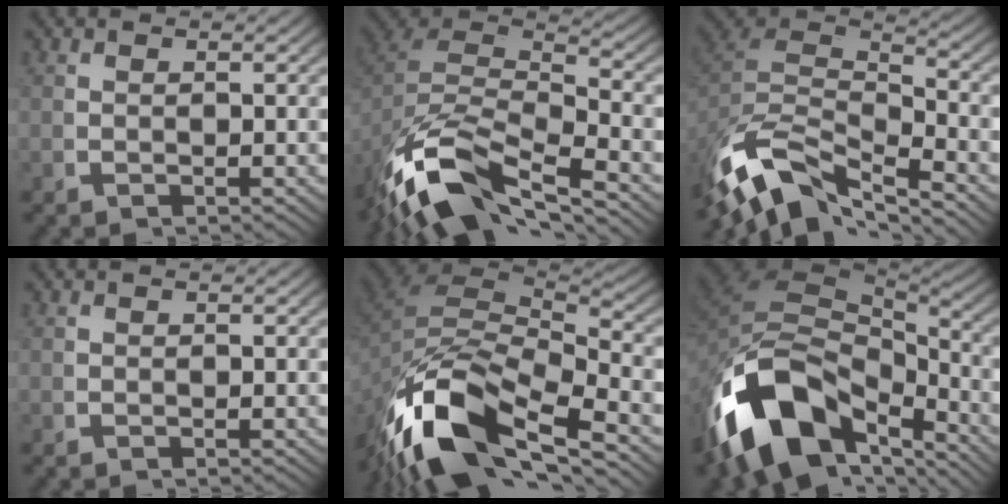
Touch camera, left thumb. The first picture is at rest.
{"total": 12.2, "force": [-3.3, 7.2, 9.3], "torque": [-0.218, -0.048, -0.033]}
{"total": 11.8, "force": [-2.5, 7.8, 8.4], "torque": [-0.200, -0.041, -0.025]}
{"total": 0.0}
{"total": 14.7, "force": [-3.8, 8.1, 11.7], "torque": [-0.247, -0.036, -0.040]}
{"total": 19.5, "force": [-4.5, 12.6, 14.1], "torque": [-0.293, -0.056, -0.042]}